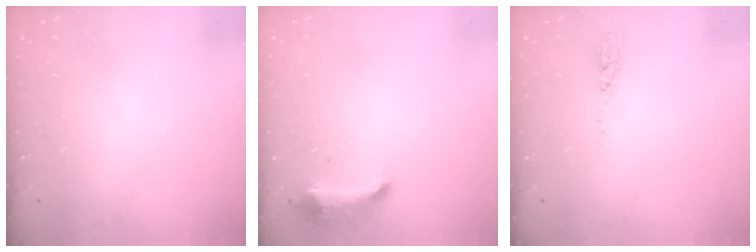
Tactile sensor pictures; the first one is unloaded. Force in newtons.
{"total": 8.4, "press": 8.3, "slide": 1.6}
{"total": 3.6, "press": 3.3, "slide": 1.5}